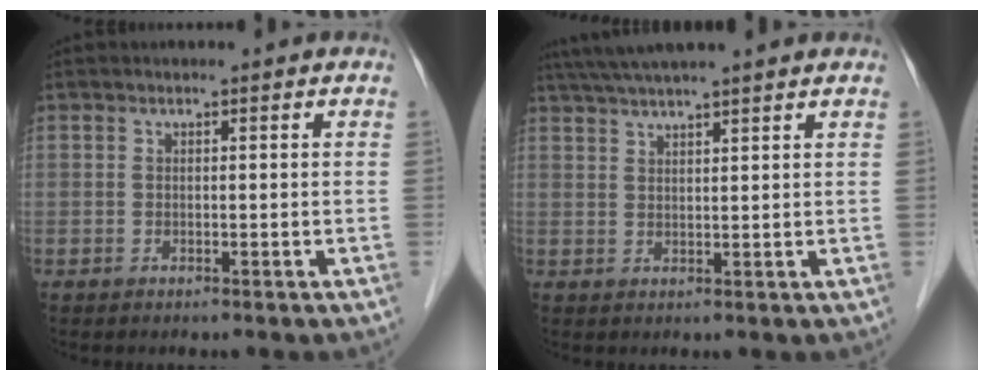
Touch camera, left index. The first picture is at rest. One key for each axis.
{"total": 9.8, "fx": 8.4, "fy": -0.1, "fz": 5.1, "tx": -0.088, "ty": 0.046, "tz": 0.122}